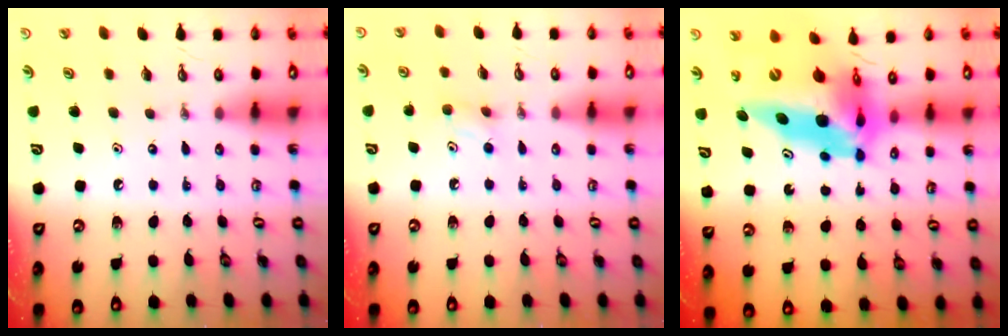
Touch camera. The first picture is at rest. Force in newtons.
{"total": 4.9, "press": 4.9, "slide": 0.6}
{"total": 19.6, "press": 19.5, "slide": 2.0}